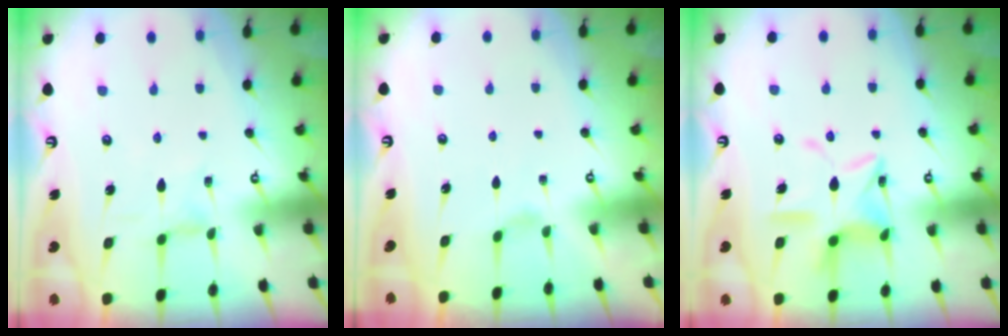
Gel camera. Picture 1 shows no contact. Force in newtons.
{"total": 0.7, "press": 0.6, "slide": 0.3}
{"total": 13.1, "press": 13.1, "slide": 1.1}